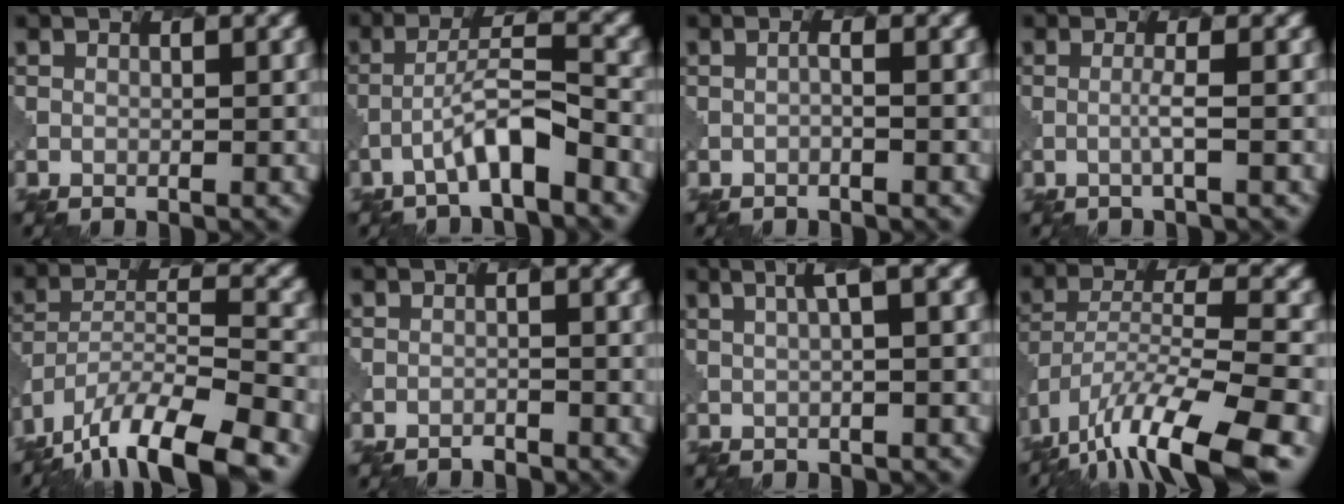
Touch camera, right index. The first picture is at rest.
{"total": 4.2, "force": [-2.3, 0.6, 3.5], "torque": [-0.063, 0.015, -0.041]}
{"total": 0.6, "force": [-0.2, 0.0, 0.5], "torque": [-0.005, 0.001, -0.008]}
{"total": 1.2, "force": [0.0, 0.0, 1.2], "torque": [-0.020, 0.003, -0.006]}
{"total": 12.4, "force": [-9.4, 3.7, 7.3], "torque": [-0.136, -0.005, -0.158]}
{"total": 0.8, "force": [-0.7, 0.1, -0.1], "torque": [0.006, -0.002, -0.014]}
{"total": 3.3, "force": [1.3, 0.7, 3.0], "torque": [-0.040, 0.013, 0.022]}
{"total": 12.5, "force": [-8.5, 3.4, 8.5], "torque": [-0.164, -0.005, -0.144]}